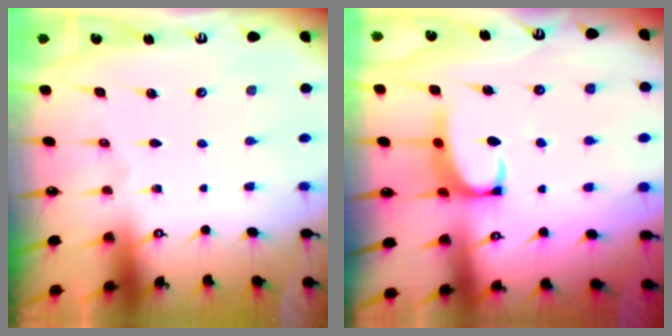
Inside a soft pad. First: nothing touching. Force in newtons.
{"total": 2.7, "press": 2.5, "slide": 1.0}